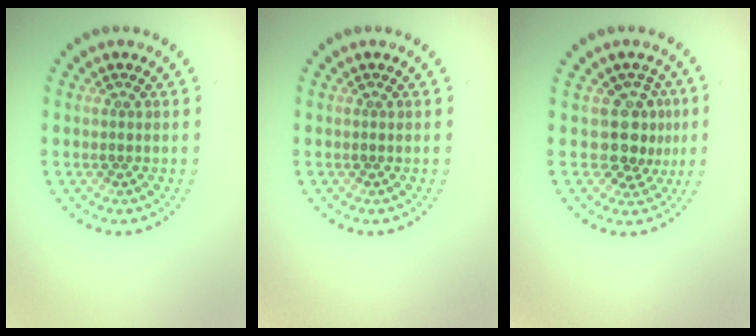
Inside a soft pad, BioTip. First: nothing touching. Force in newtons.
{"total": 0.0}
{"total": 3.4, "press": 2.8, "slide": 2.0}